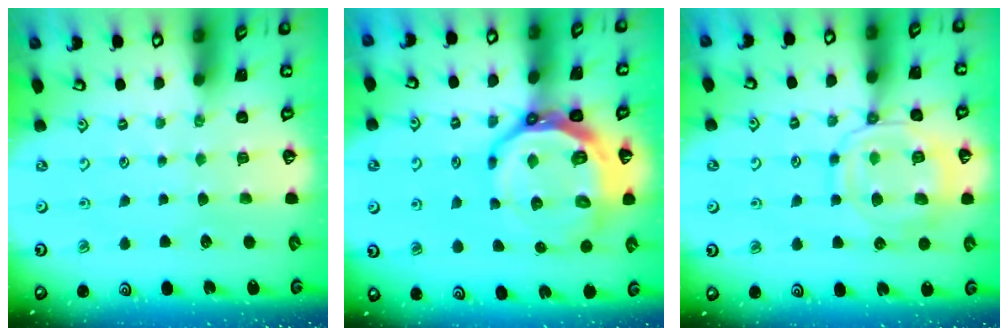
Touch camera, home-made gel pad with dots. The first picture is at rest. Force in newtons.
{"total": 17.3, "press": 16.8, "slide": 4.4}
{"total": 12.9, "press": 12.8, "slide": 1.3}